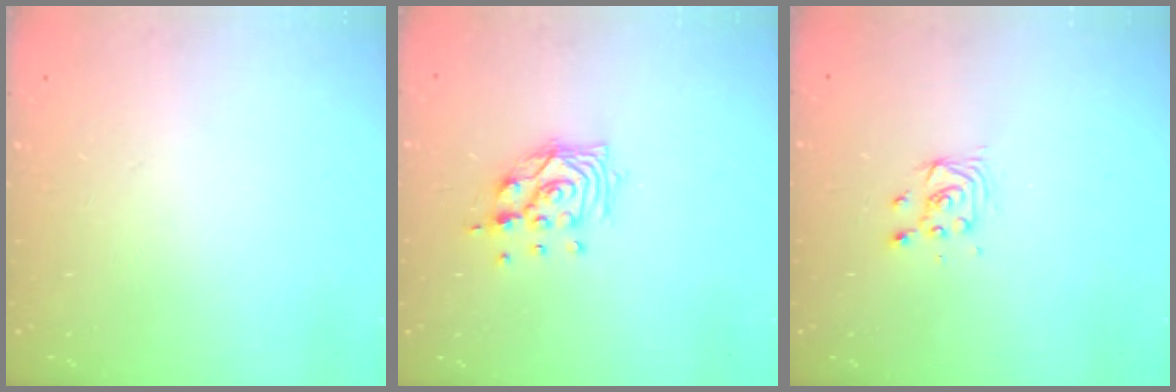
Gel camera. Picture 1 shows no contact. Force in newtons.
{"total": 10.7, "press": 10.6, "slide": 1.1}
{"total": 3.3, "press": 3.3, "slide": 0.3}